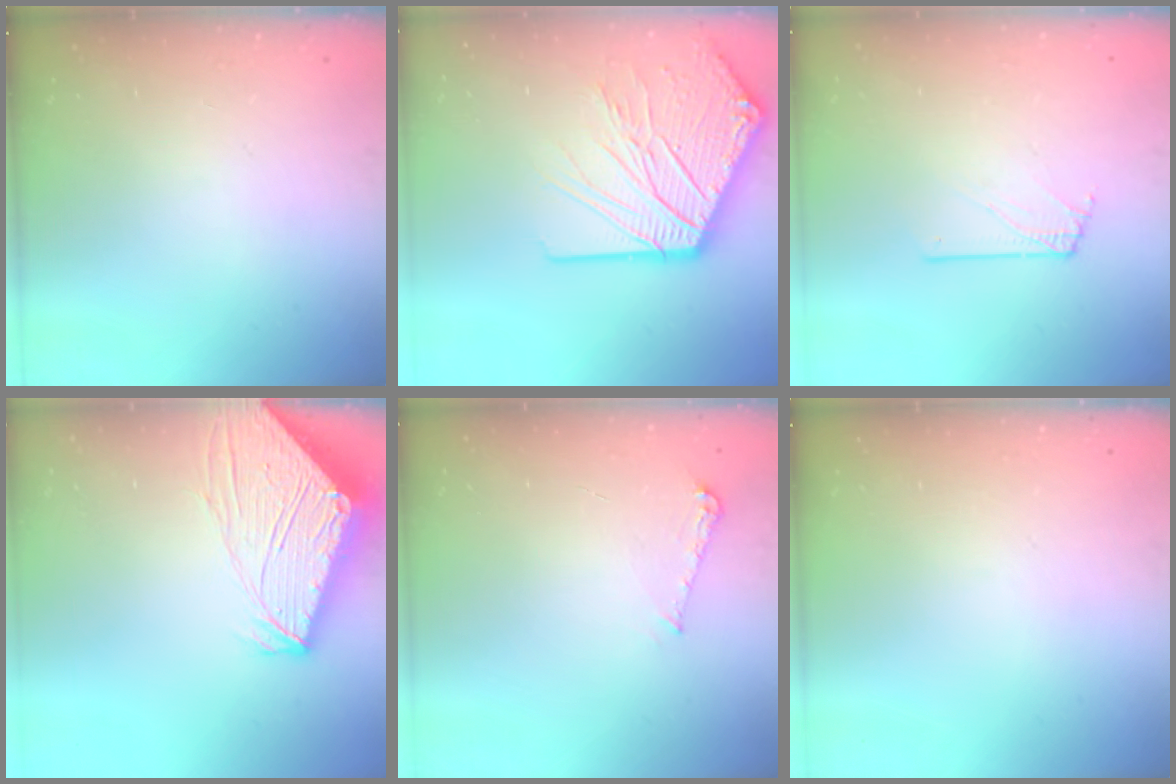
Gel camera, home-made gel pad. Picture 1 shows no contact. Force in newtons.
{"total": 23.5, "press": 23.2, "slide": 3.9}
{"total": 1.6, "press": 1.6, "slide": 0.2}
{"total": 13.1, "press": 13.0, "slide": 1.8}
{"total": 5.3, "press": 5.2, "slide": 0.5}
{"total": 0.0}